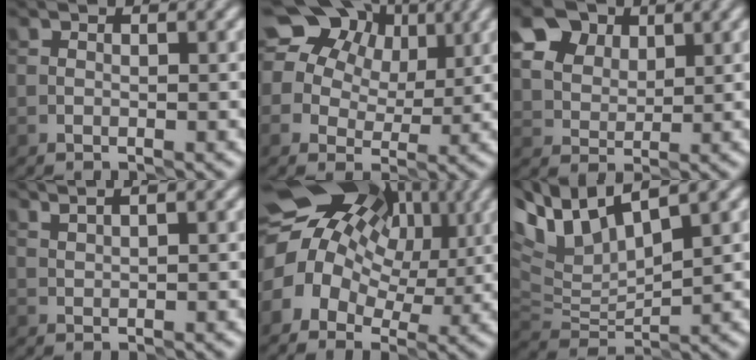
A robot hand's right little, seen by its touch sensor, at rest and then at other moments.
{"total": 18.6, "force": [9.2, 13.8, 8.4], "torque": [-0.195, 0.052, 0.156]}
{"total": 10.6, "force": [5.7, 7.7, 4.7], "torque": [-0.121, 0.033, 0.097]}
{"total": 1.9, "force": [1.7, 0.2, 1.0], "torque": [-0.013, 0.007, 0.023]}
{"total": 16.1, "force": [5.0, 12.1, 9.5], "torque": [-0.181, 0.042, 0.078]}
{"total": 7.3, "force": [5.2, 2.5, 4.5], "torque": [-0.103, 0.019, 0.093]}